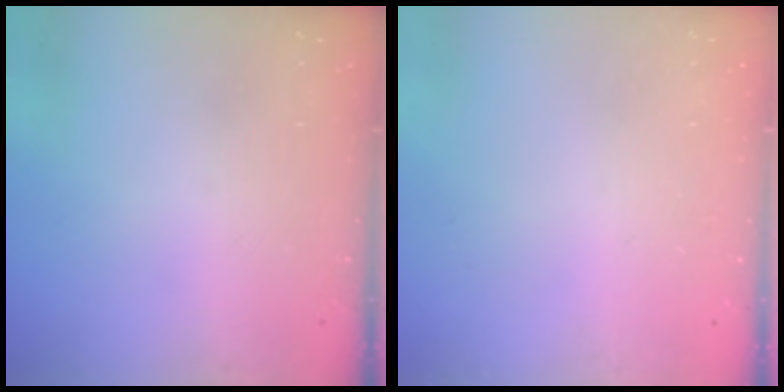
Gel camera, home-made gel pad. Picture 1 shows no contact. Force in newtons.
{"total": 2.4, "press": 2.4, "slide": 0.2}